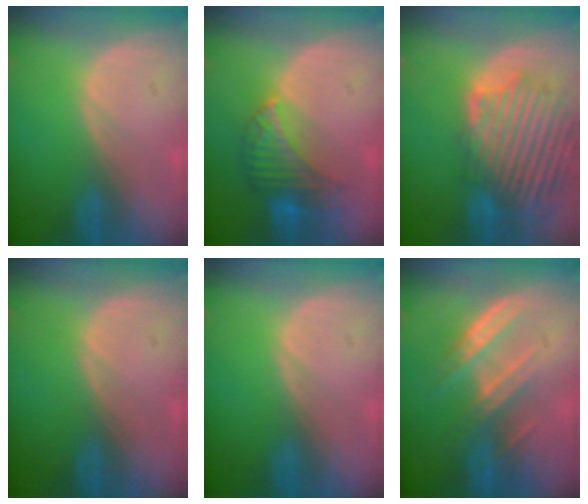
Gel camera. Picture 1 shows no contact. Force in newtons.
{"total": 7.4, "press": 6.9, "slide": 2.5}
{"total": 13.5, "press": 11.7, "slide": 6.8}
{"total": 0.0}
{"total": 0.0}
{"total": 7.1, "press": 6.5, "slide": 2.8}